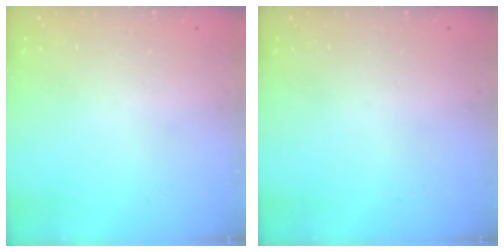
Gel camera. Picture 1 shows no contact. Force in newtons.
{"total": 0.0}